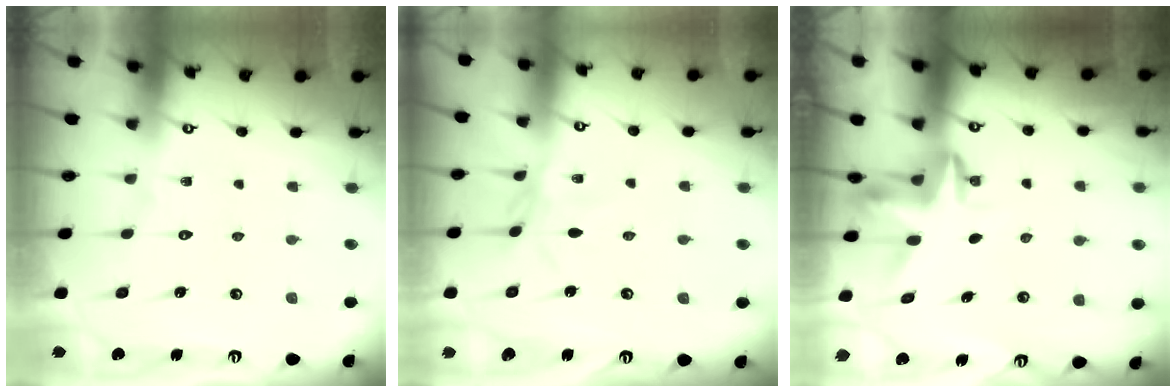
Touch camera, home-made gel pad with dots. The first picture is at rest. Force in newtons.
{"total": 3.0, "press": 3.0, "slide": 0.4}
{"total": 3.5, "press": 3.5, "slide": 0.2}